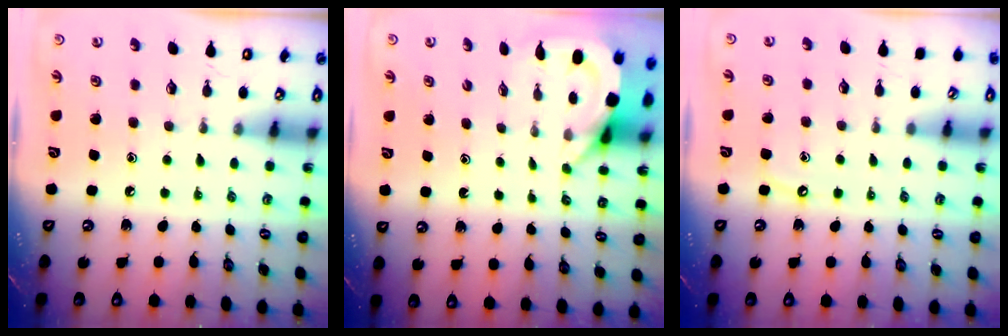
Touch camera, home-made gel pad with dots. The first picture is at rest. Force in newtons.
{"total": 3.9, "press": 3.8, "slide": 0.2}
{"total": 4.6, "press": 4.6, "slide": 0.6}